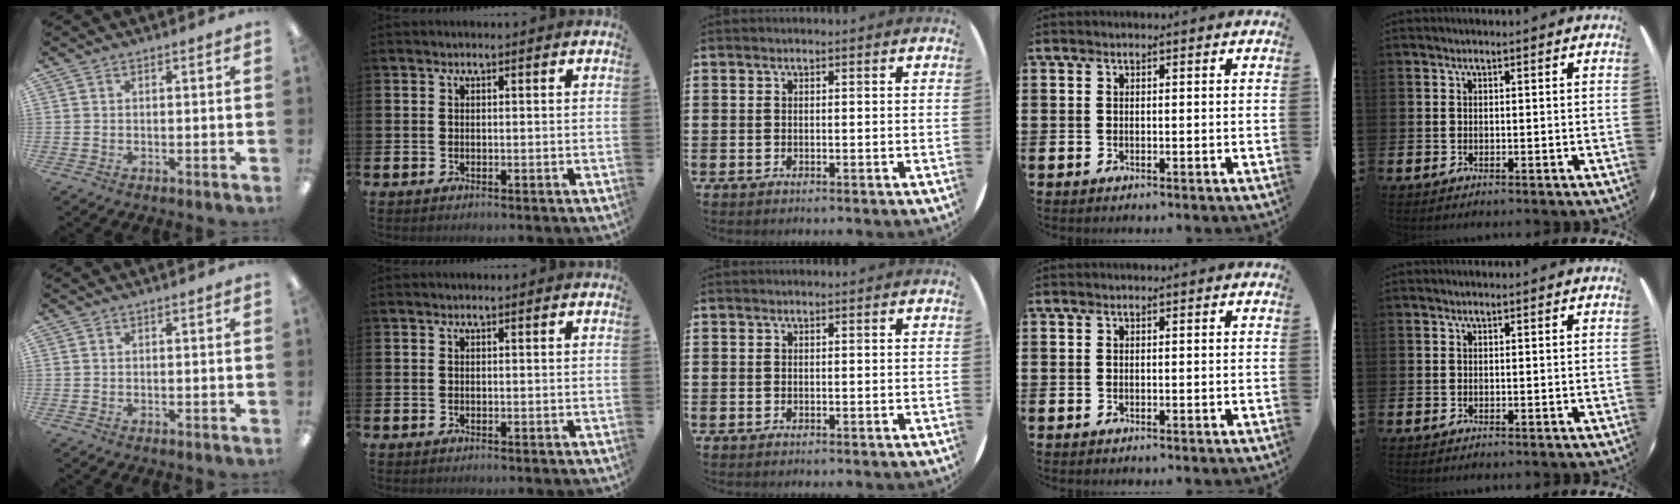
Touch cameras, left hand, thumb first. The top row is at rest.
{}